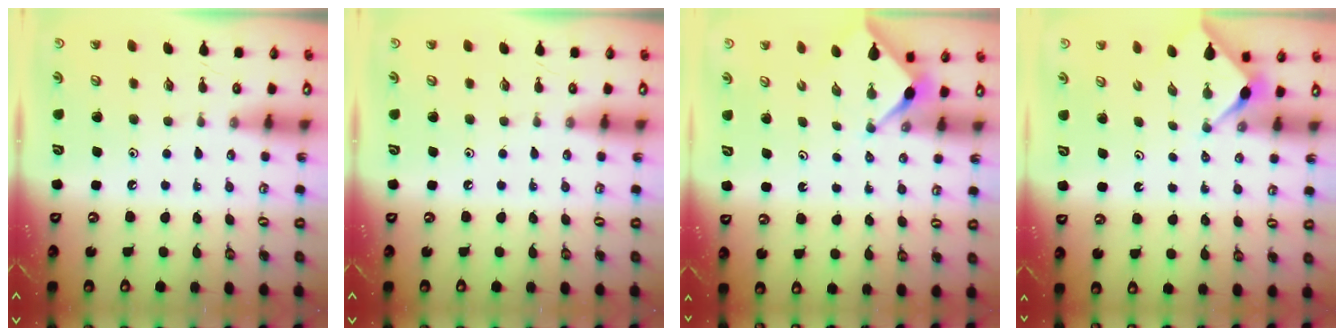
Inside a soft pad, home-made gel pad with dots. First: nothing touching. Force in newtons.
{"total": 0.0}
{"total": 3.0, "press": 2.9, "slide": 0.3}
{"total": 3.0, "press": 3.0, "slide": 0.4}